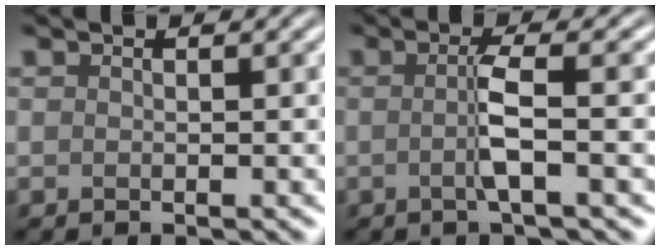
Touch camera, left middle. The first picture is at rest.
{"total": 3.3, "force": [-0.3, 0.4, 3.2], "torque": [-0.058, 0.000, -0.010]}